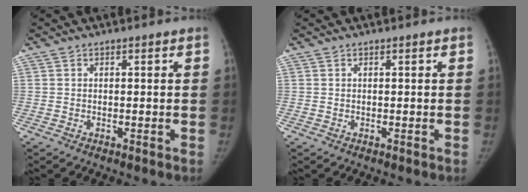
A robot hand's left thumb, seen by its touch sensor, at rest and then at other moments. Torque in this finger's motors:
{"motor_torque": [0.00, 0.03, 0.20, -0.22, 0.02]}